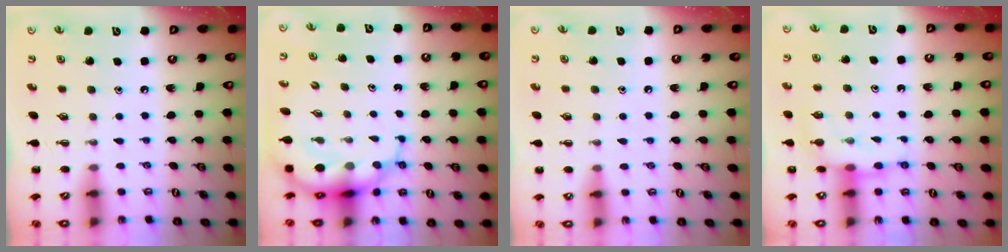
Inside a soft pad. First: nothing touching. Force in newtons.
{"total": 9.1, "press": 8.8, "slide": 2.3}
{"total": 5.9, "press": 5.7, "slide": 1.6}
{"total": 8.5, "press": 8.4, "slide": 0.7}